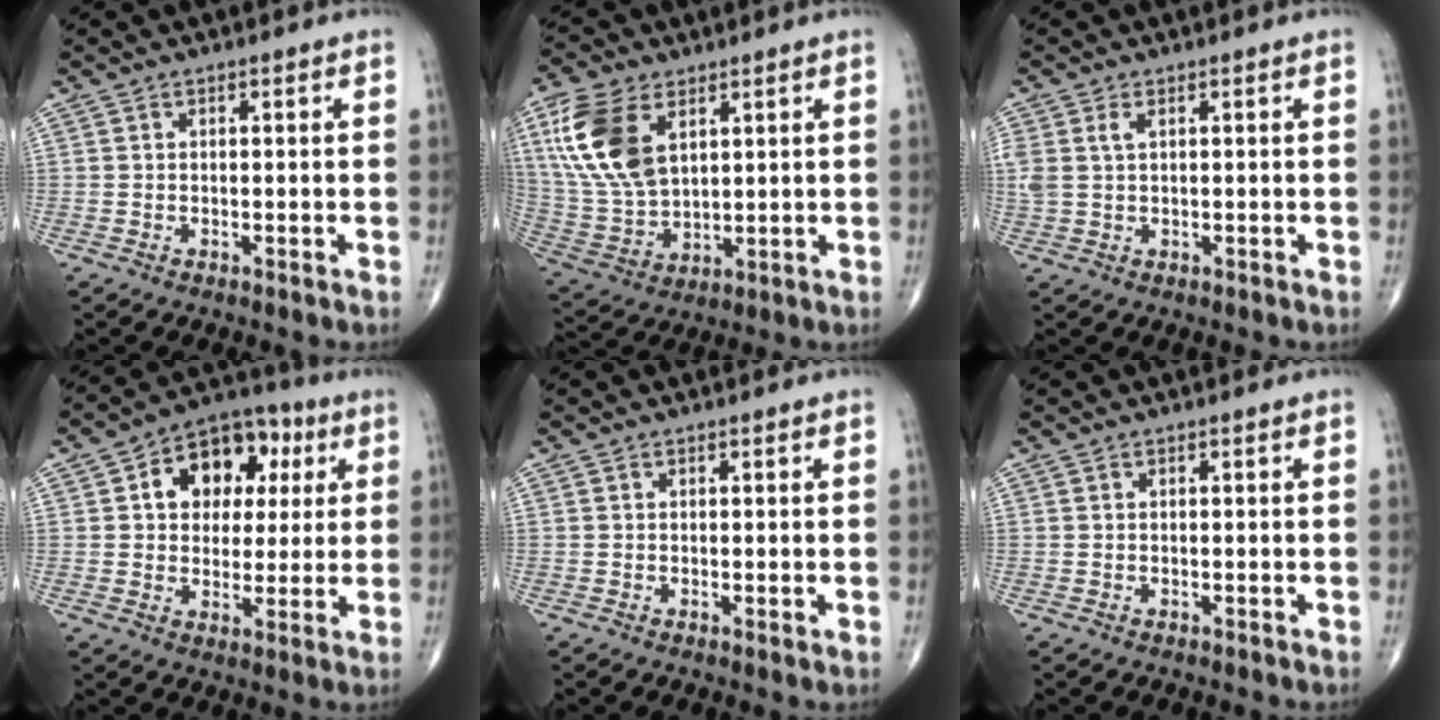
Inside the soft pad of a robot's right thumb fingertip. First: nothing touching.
{"total": 15.6, "force": [5.9, 9.0, 11.2], "torque": [-0.233, -0.016, 0.125]}
{"total": 3.9, "force": [1.2, 2.2, 3.0], "torque": [-0.085, 0.011, 0.029]}
{"total": 14.2, "force": [4.1, 10.1, 9.1], "torque": [-0.084, 0.012, 0.055]}
{"total": 0.5, "force": [0.1, 0.1, 0.5], "torque": [-0.010, -0.003, 0.001]}
{"total": 0.0}